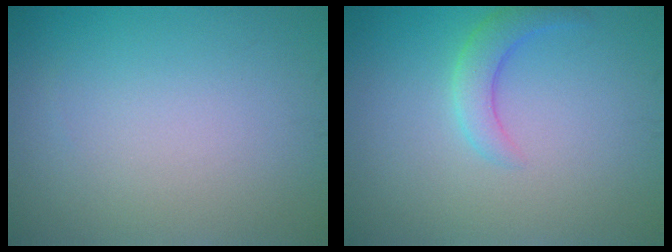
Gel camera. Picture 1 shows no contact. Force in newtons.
{"total": 2.6, "press": 2.6, "slide": 0.1}